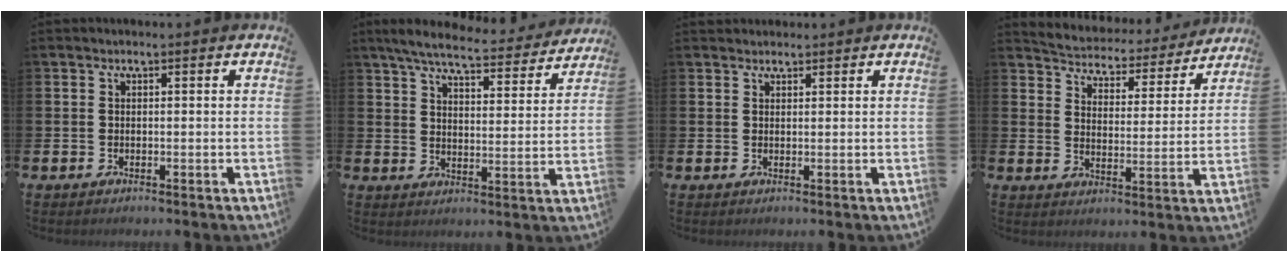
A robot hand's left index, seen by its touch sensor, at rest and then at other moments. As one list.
[{"total": 6.9, "force": [6.3, 1.0, 2.6], "torque": [-0.072, -0.037, 0.107]}, {"total": 1.5, "force": [1.4, 0.5, -0.1], "torque": [0.008, 0.000, 0.025]}, {"total": 4.5, "force": [4.4, 1.2, 0.3], "torque": [-0.030, -0.041, 0.069]}]